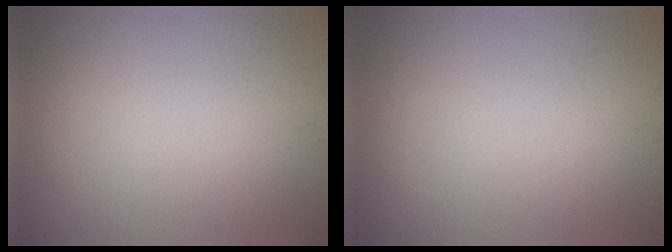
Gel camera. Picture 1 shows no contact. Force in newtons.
{"total": 0.0}